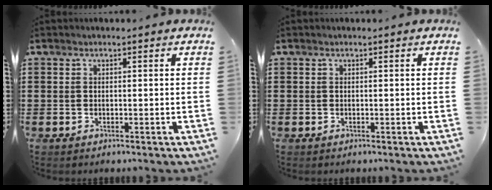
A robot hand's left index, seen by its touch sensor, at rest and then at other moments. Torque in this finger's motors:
{"motor_torque": [0.00, 0.00, 0.00, -0.01]}